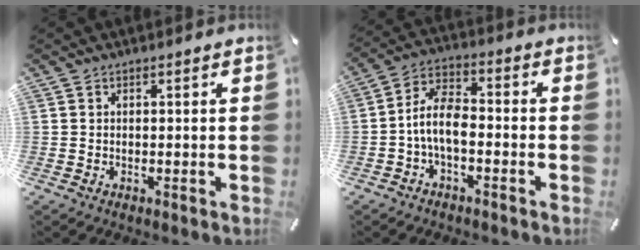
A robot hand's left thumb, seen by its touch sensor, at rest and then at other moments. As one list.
[{"total": 8.2, "force": [-3.0, 4.2, 6.4], "torque": [-0.131, 0.014, -0.055]}]